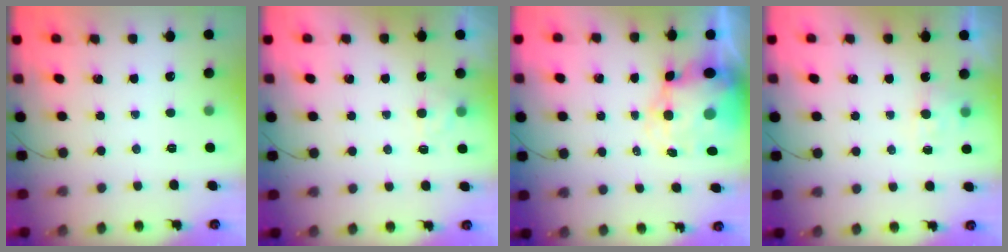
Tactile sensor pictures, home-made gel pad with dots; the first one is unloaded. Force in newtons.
{"total": 2.5, "press": 2.0, "slide": 1.5}
{"total": 8.3, "press": 7.9, "slide": 2.4}
{"total": 2.6, "press": 2.4, "slide": 1.1}